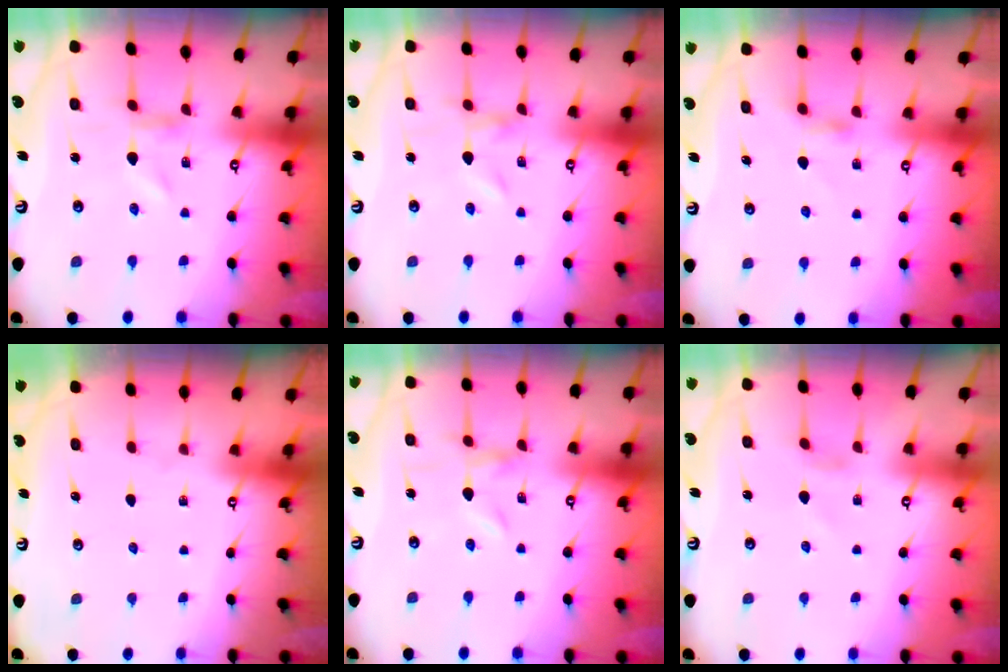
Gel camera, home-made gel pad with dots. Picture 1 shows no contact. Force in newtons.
{"total": 0.0}
{"total": 3.4, "press": 3.3, "slide": 0.4}
{"total": 0.0}
{"total": 0.0}
{"total": 1.2, "press": 1.2, "slide": 0.3}